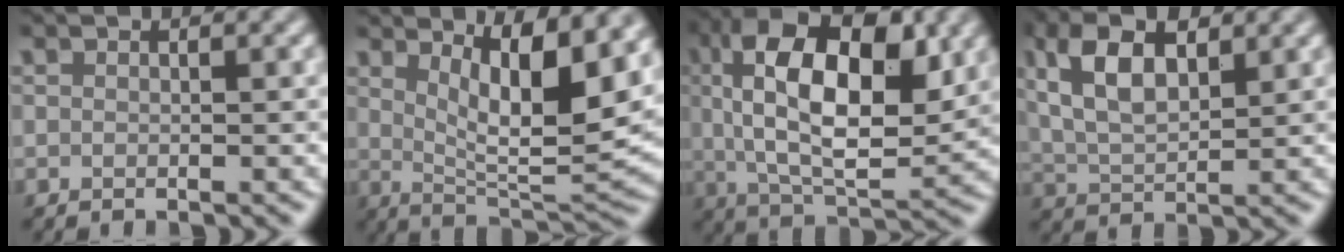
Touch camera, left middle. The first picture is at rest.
{"total": 9.2, "force": [4.0, 2.5, 7.9], "torque": [-0.121, -0.011, 0.074]}
{"total": 12.7, "force": [3.2, 6.2, 10.7], "torque": [-0.176, 0.009, 0.049]}
{"total": 6.7, "force": [2.9, 3.1, 5.2], "torque": [-0.104, 0.012, 0.052]}